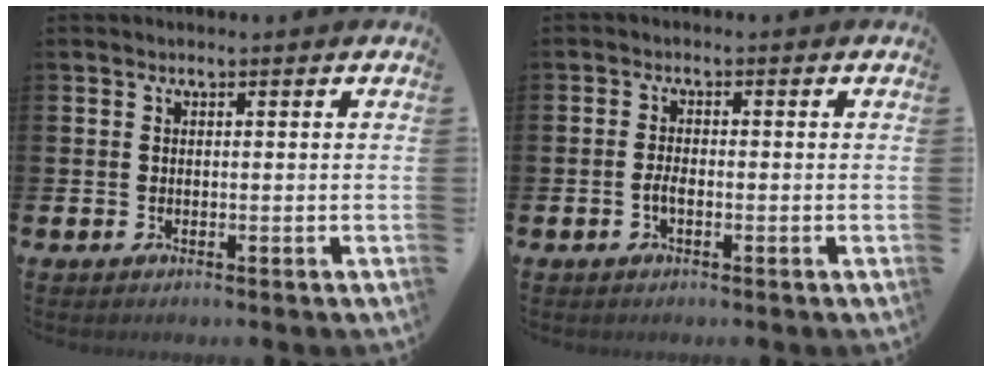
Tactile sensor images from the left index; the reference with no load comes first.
{"total": 1.7, "force": [-0.6, 0.7, 1.4], "torque": [-0.024, 0.001, -0.014]}